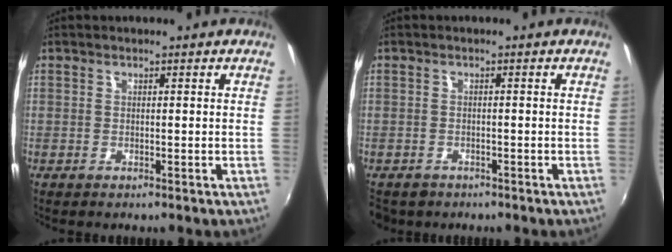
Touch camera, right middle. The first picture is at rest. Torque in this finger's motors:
{"motor_torque": [0.00, 0.00, 0.02, 0.00]}